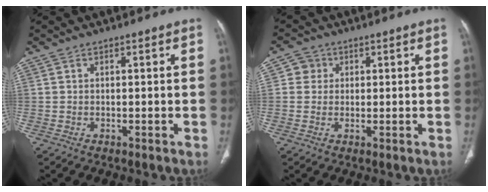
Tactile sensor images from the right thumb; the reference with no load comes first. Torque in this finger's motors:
{"motor_torque": [0.72, 0.56, 0.12, -0.51, -0.02]}